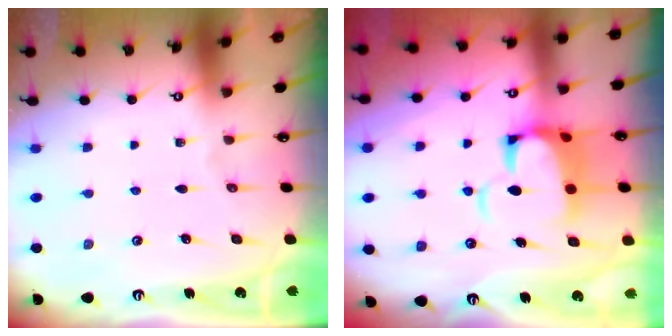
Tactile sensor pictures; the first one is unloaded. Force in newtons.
{"total": 6.9, "press": 6.7, "slide": 1.6}